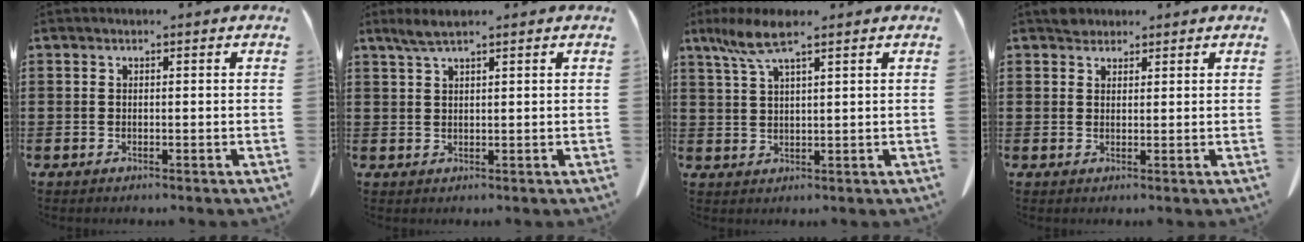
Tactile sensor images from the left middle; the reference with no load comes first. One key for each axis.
{"total": 2.6, "fx": 1.9, "fy": 0.3, "fz": 1.7, "tx": -0.037, "ty": 0.001, "tz": 0.034}
{"total": 5.9, "fx": 3.6, "fy": 1.1, "fz": 4.6, "tx": -0.104, "ty": -0.002, "tz": 0.061}
{"total": 2.0, "fx": 1.8, "fy": 0.9, "fz": 0.1, "tx": 0.000, "ty": -0.001, "tz": 0.035}